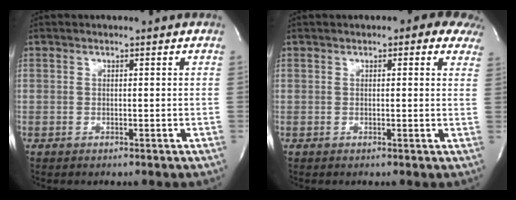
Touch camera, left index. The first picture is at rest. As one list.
[{"total": 5.6, "force": [3.9, 2.1, 3.5], "torque": [-0.027, 0.009, 0.030]}]